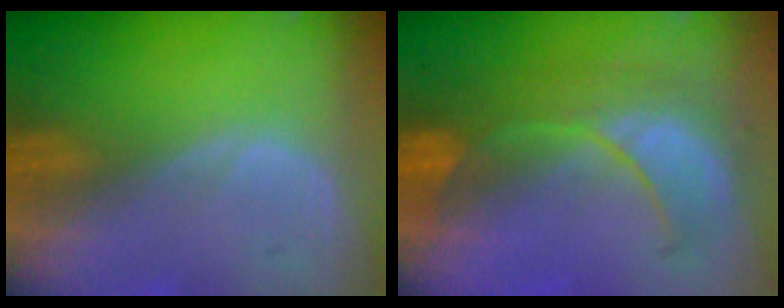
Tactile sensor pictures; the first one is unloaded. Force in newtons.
{"total": 8.6, "press": 8.5, "slide": 1.4}